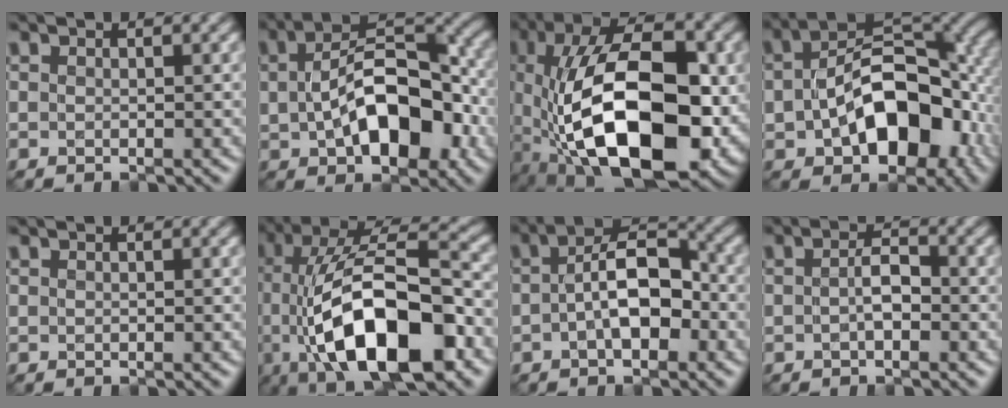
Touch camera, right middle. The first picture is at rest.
{"total": 10.5, "force": [-1.0, 6.0, 8.6], "torque": [-0.140, 0.005, -0.014]}
{"total": 17.2, "force": [-3.0, 9.0, 14.3], "torque": [-0.256, -0.013, -0.048]}
{"total": 13.2, "force": [-2.0, 8.3, 10.1], "torque": [-0.154, -0.007, -0.032]}
{"total": 0.0}
{"total": 14.1, "force": [-4.2, 5.5, 12.3], "torque": [-0.198, 0.004, -0.078]}
{"total": 6.4, "force": [-1.2, 3.2, 5.4], "torque": [-0.093, 0.008, -0.028]}
{"total": 2.2, "force": [-0.6, 1.0, 1.8], "torque": [-0.041, 0.001, -0.015]}